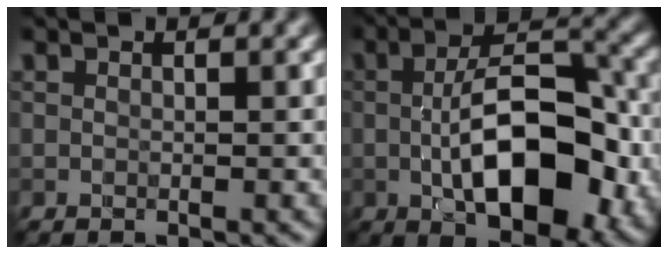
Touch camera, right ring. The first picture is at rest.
{"total": 10.7, "force": [-2.0, 5.1, 9.2], "torque": [-0.145, 0.003, -0.033]}